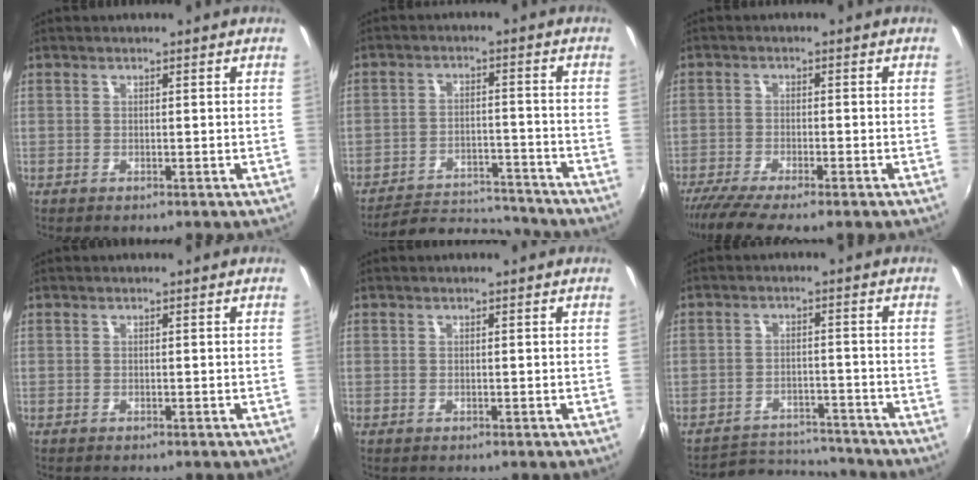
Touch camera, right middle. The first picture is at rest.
{"total": 11.1, "force": [-10.6, 2.7, 2.1], "torque": [-0.057, 0.017, -0.153]}
{"total": 7.5, "force": [-6.2, 0.4, 4.2], "torque": [-0.101, -0.030, -0.109]}
{"total": 0.0}
{"total": 0.0}
{"total": 7.6, "force": [-7.3, 2.2, -0.4], "torque": [-0.007, 0.025, -0.109]}